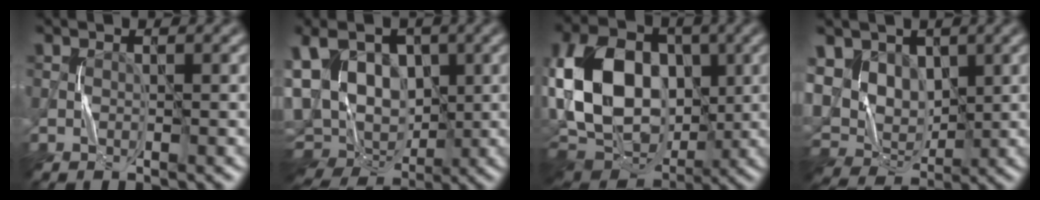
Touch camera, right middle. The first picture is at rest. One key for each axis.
{"total": 14.2, "fx": 1.2, "fy": 10.0, "fz": 10.0, "tx": -0.179, "ty": 0.020, "tz": 0.022}
{"total": 14.0, "fx": 1.0, "fy": 10.0, "fz": 9.7, "tx": -0.213, "ty": 0.012, "tz": 0.004}
{"total": 8.1, "fx": 2.4, "fy": 6.4, "fz": 4.3, "tx": -0.099, "ty": 0.004, "tz": 0.044}